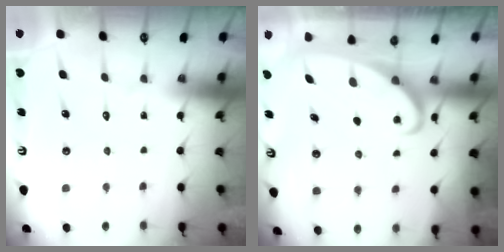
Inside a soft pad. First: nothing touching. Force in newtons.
{"total": 2.1, "press": 2.1, "slide": 0.3}